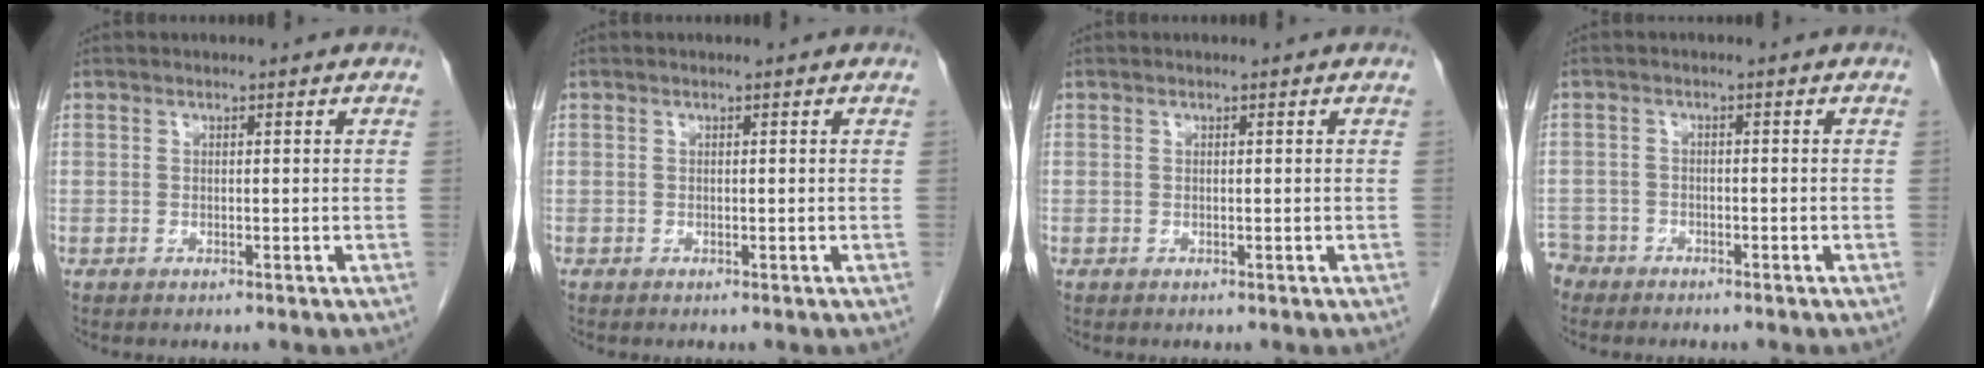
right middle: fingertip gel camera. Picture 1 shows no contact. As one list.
[{"total": 0.0}, {"total": 0.0}, {"total": 3.5, "force": [-3.0, 1.7, -0.4], "torque": [0.002, 0.001, -0.062]}]